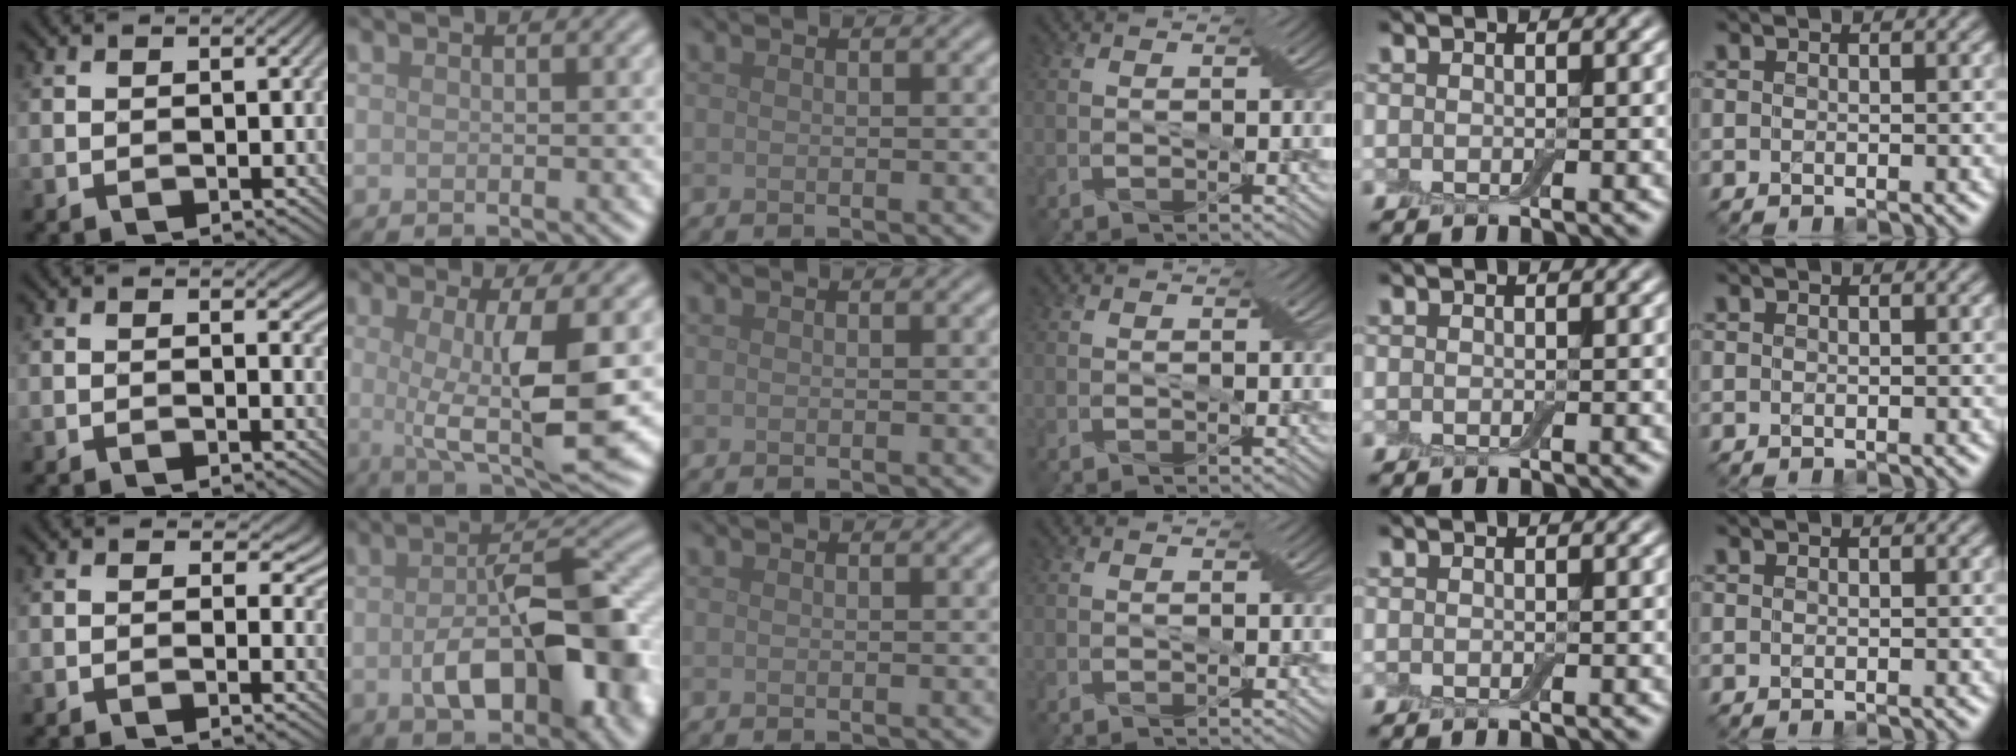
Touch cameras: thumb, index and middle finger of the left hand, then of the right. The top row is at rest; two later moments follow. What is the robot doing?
{"motion": "wrap", "object": "cling film"}